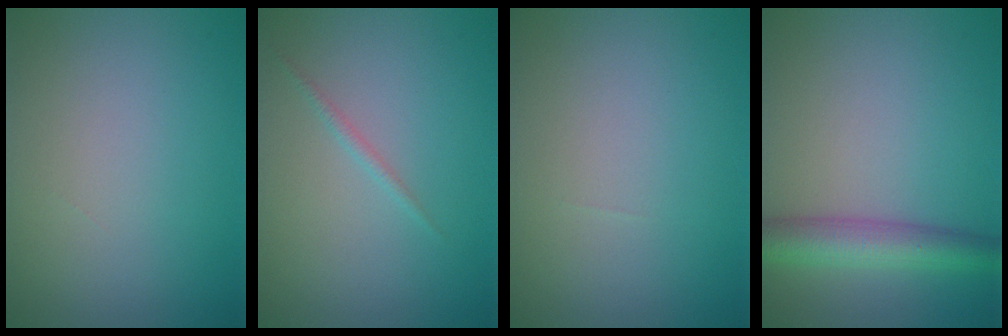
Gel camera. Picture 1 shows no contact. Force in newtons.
{"total": 0.7, "press": 0.7, "slide": 0.0}
{"total": 0.0}
{"total": 4.5, "press": 4.4, "slide": 0.2}